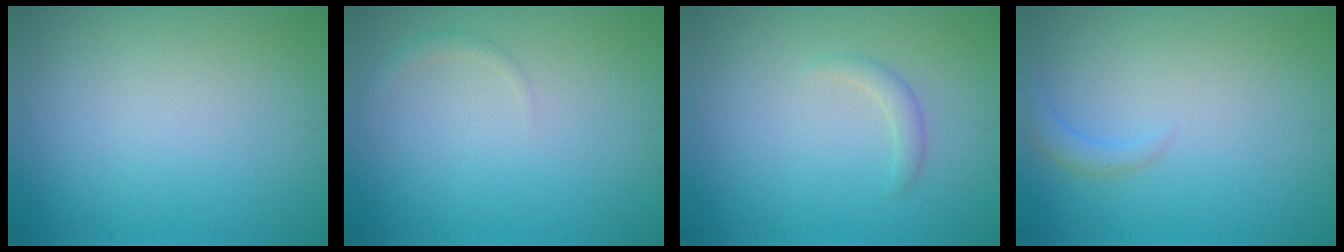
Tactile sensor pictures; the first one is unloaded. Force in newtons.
{"total": 0.8, "press": 0.8, "slide": 0.0}
{"total": 1.1, "press": 1.1, "slide": 0.0}
{"total": 1.4, "press": 1.4, "slide": 0.2}